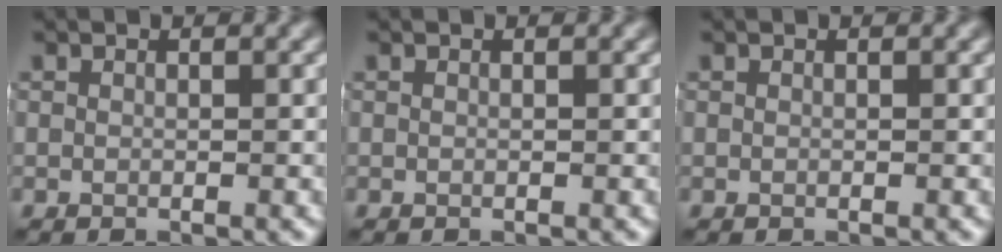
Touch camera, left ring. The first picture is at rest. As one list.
[{"total": 0.0}, {"total": 0.0}]